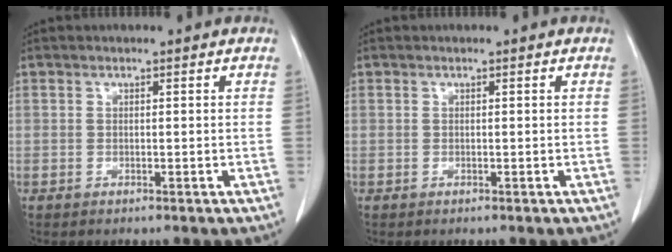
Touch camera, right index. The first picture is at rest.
{"total": 0.0}